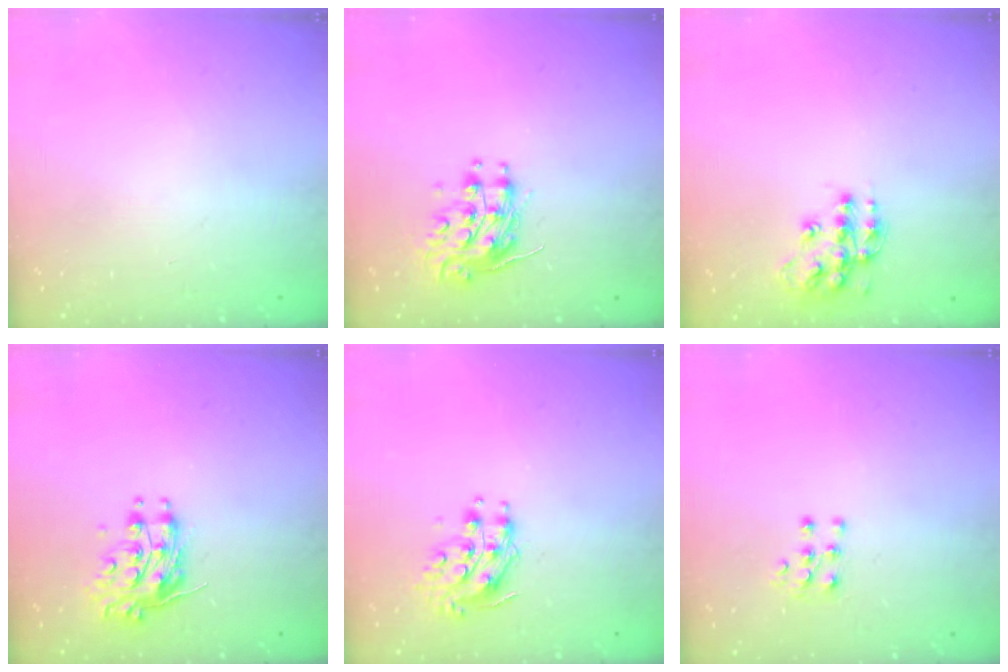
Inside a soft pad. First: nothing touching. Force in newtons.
{"total": 8.9, "press": 8.9, "slide": 0.2}
{"total": 12.6, "press": 12.5, "slide": 0.9}
{"total": 10.4, "press": 10.4, "slide": 0.5}
{"total": 9.0, "press": 9.0, "slide": 0.4}
{"total": 5.5, "press": 5.4, "slide": 1.1}